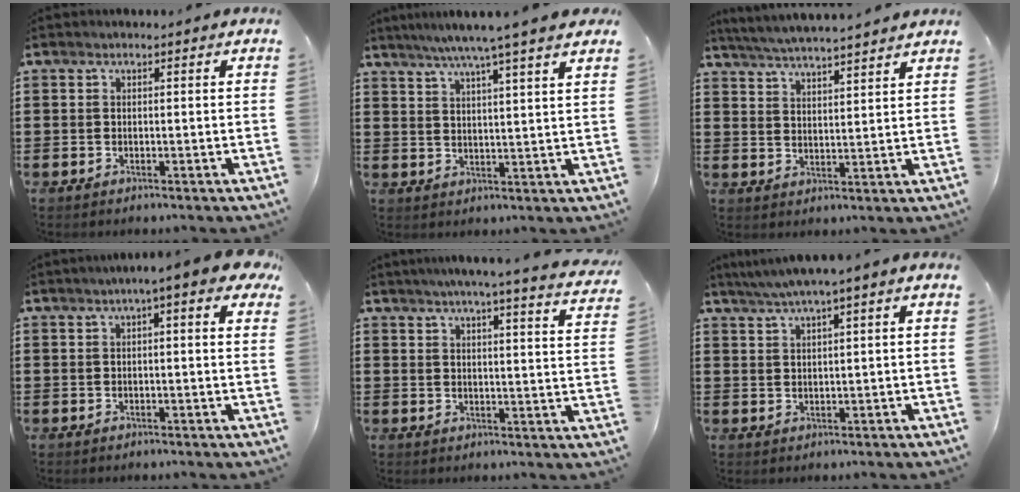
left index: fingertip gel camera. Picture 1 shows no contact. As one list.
[{"total": 6.2, "force": [4.9, -1.0, 3.7], "torque": [-0.084, -0.017, 0.083]}, {"total": 4.7, "force": [4.6, -0.6, 1.0], "torque": [-0.036, -0.025, 0.080]}, {"total": 3.7, "force": [1.6, 0.3, 3.3], "torque": [-0.058, 0.000, 0.026]}, {"total": 4.7, "force": [4.2, -0.9, 1.8], "torque": [-0.043, -0.028, 0.068]}, {"total": 2.6, "force": [1.3, 0.0, 2.2], "torque": [-0.044, 0.001, 0.023]}]